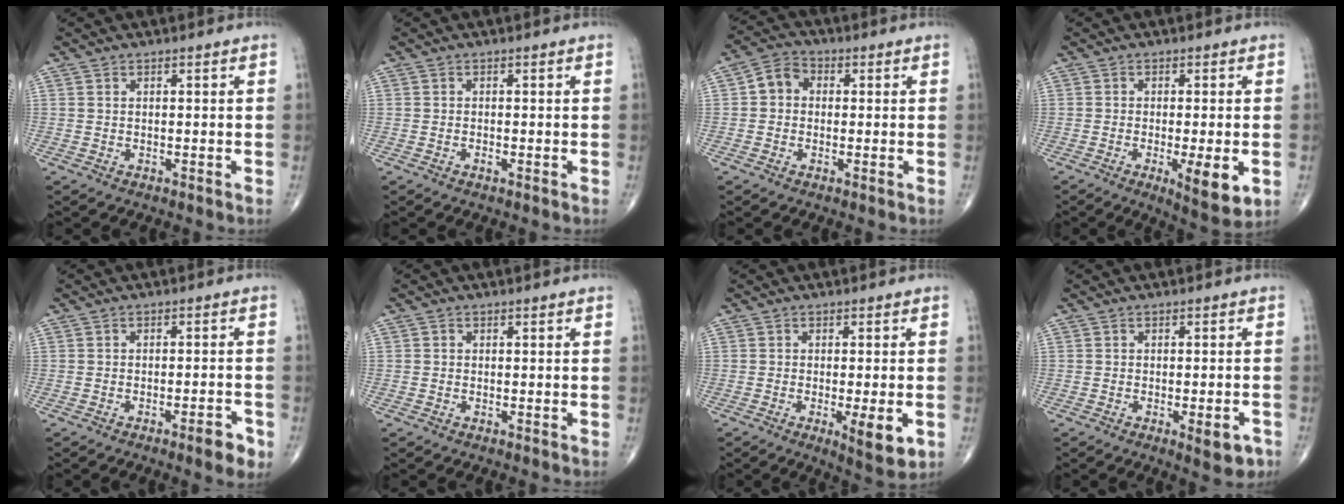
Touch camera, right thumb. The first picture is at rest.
{"total": 0.6, "force": [-0.3, 0.2, 0.5], "torque": [-0.012, -0.001, -0.005]}
{"total": 5.1, "force": [0.2, 4.3, 2.7], "torque": [-0.033, 0.017, -0.008]}
{"total": 7.8, "force": [-2.2, 2.0, 7.3], "torque": [-0.106, -0.019, -0.031]}
{"total": 4.3, "force": [-2.4, 1.0, 3.5], "torque": [-0.043, 0.010, -0.033]}
{"total": 0.5, "force": [-0.1, 0.5, 0.2], "torque": [-0.002, 0.002, -0.006]}
{"total": 6.6, "force": [-1.9, 1.6, 6.1], "torque": [-0.090, -0.016, -0.026]}
{"total": 4.9, "force": [-2.2, 1.7, 4.1], "torque": [-0.041, 0.004, -0.022]}